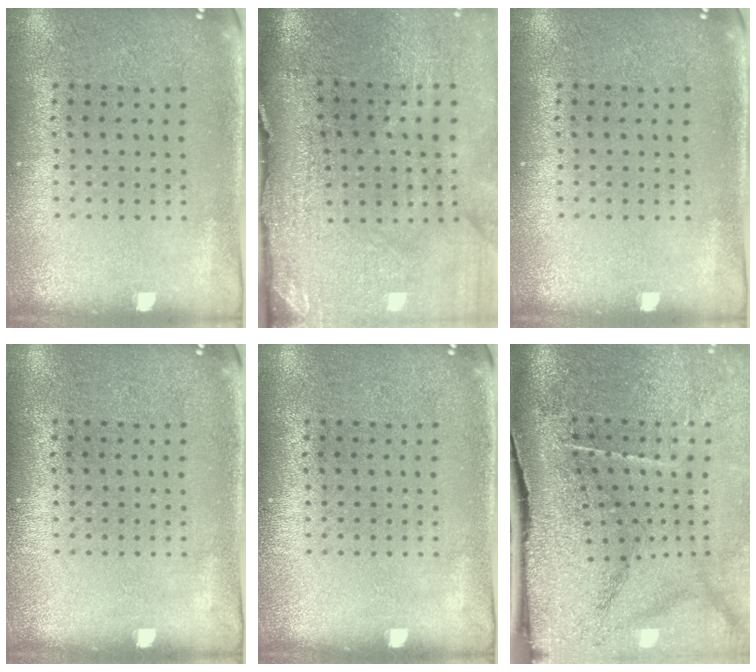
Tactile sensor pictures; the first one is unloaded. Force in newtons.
{"total": 4.4, "press": 3.7, "slide": 2.5}
{"total": 0.0}
{"total": 0.0}
{"total": 0.0}
{"total": 4.8, "press": 3.8, "slide": 3.0}